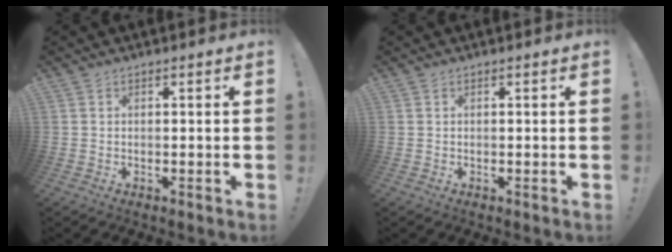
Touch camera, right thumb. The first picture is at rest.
{"total": 0.0}